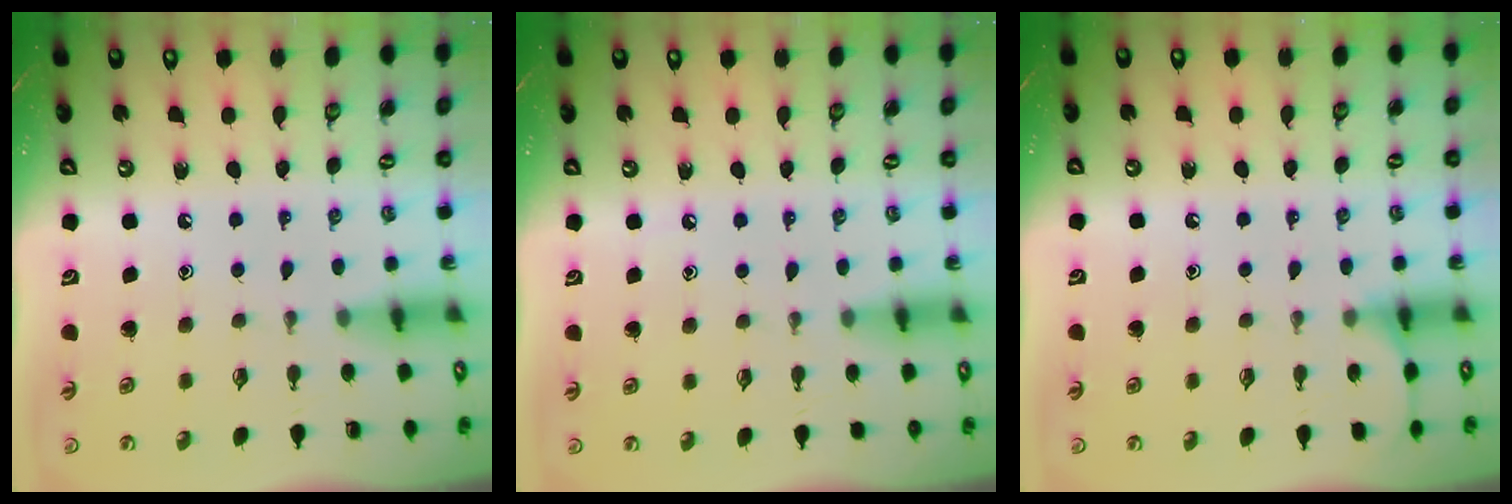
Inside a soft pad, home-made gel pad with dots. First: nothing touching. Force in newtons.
{"total": 3.6, "press": 3.6, "slide": 0.5}
{"total": 5.9, "press": 5.8, "slide": 0.7}